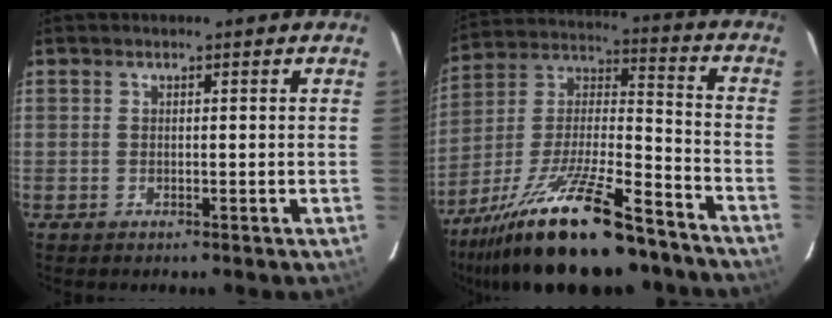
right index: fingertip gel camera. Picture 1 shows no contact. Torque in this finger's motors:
{"motor_torque": [1.47, -0.67, 1.05, 0.21]}